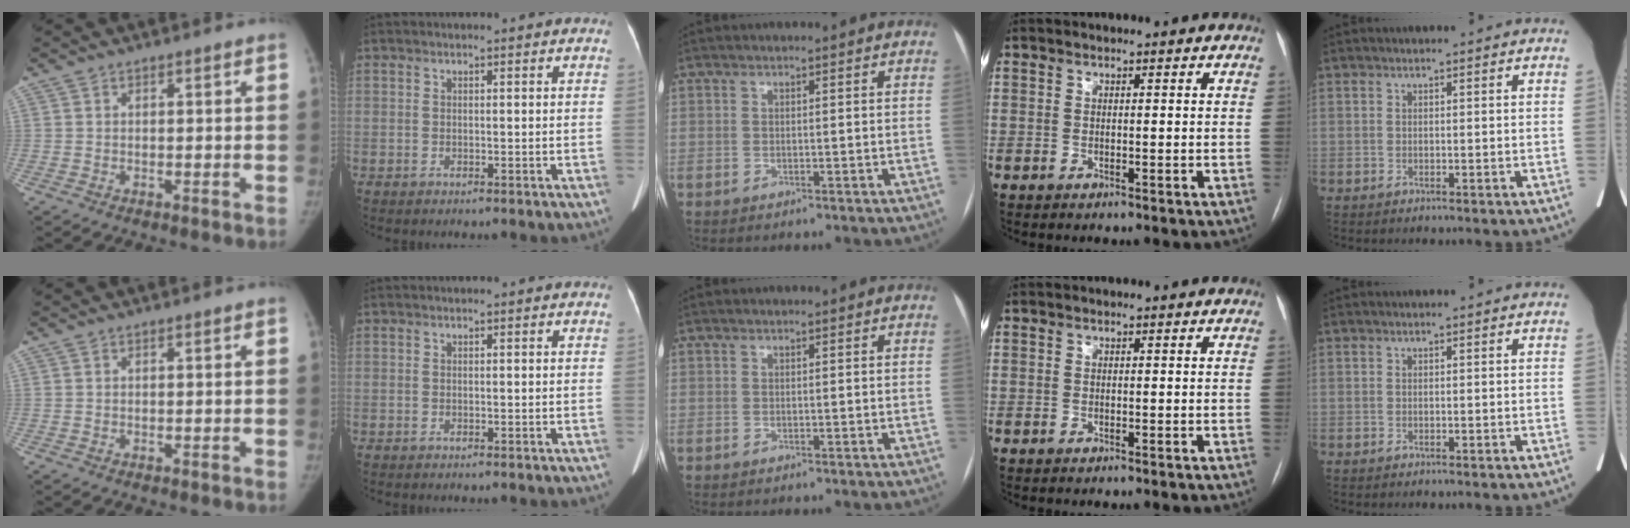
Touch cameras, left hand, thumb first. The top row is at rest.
{}